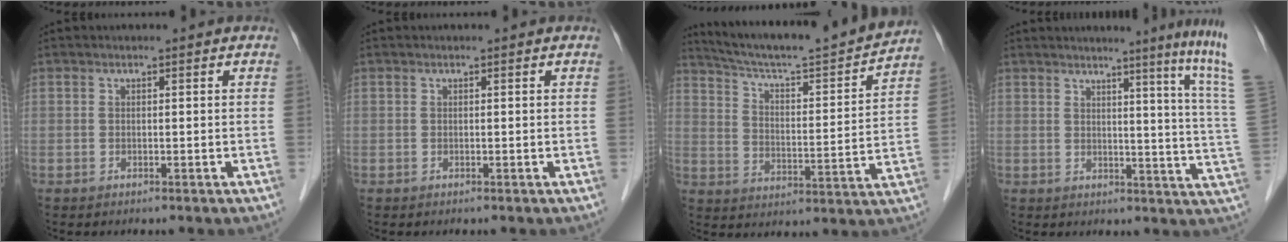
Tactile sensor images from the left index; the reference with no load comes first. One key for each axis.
{"total": 0.0}
{"total": 19.2, "fx": 17.7, "fy": -0.5, "fz": 7.3, "tx": -0.124, "ty": -0.023, "tz": 0.264}
{"total": 13.0, "fx": 9.3, "fy": -3.7, "fz": 8.3, "tx": -0.107, "ty": -0.067, "tz": 0.089}